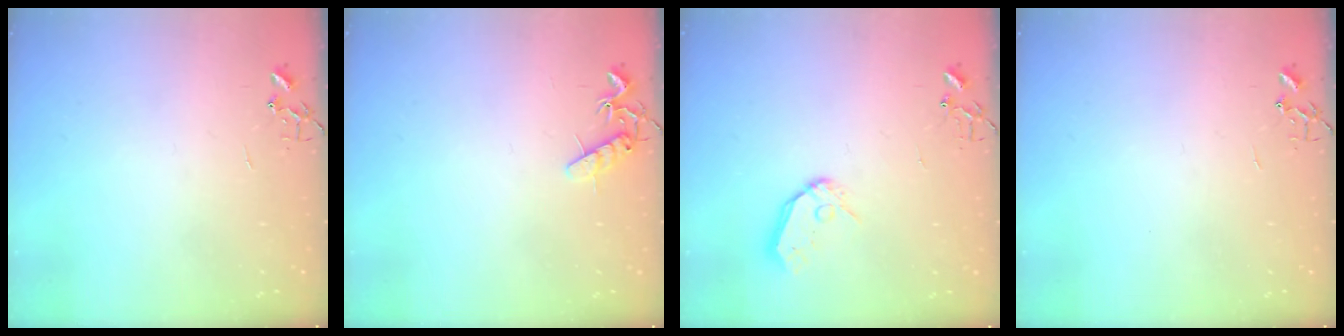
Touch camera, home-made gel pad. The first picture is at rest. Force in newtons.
{"total": 8.0, "press": 8.0, "slide": 0.4}
{"total": 9.2, "press": 9.1, "slide": 0.9}
{"total": 0.0}